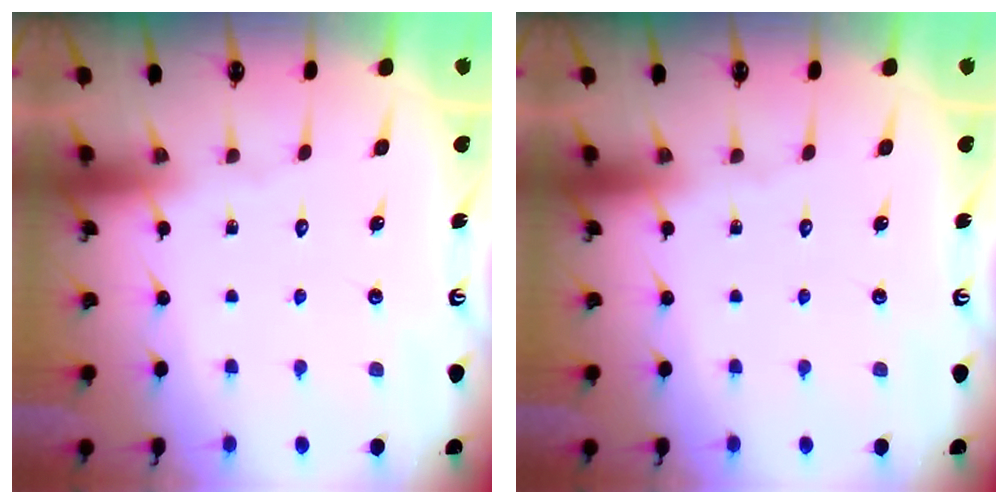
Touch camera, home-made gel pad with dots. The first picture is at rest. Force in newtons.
{"total": 0.0}